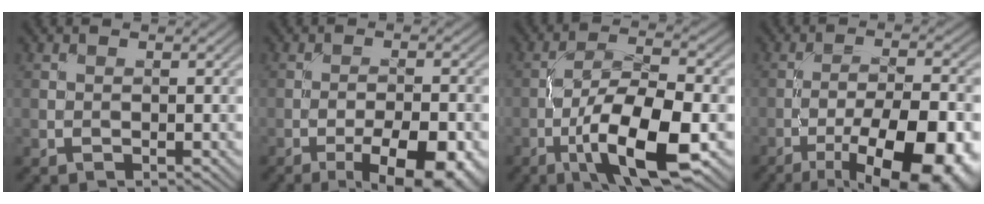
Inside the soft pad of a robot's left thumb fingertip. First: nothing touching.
{"total": 10.4, "force": [-5.8, 3.3, 8.0], "torque": [-0.119, -0.004, -0.072]}
{"total": 11.8, "force": [-4.6, 3.8, 10.2], "torque": [-0.183, -0.002, -0.085]}
{"total": 15.6, "force": [-8.5, 5.0, 12.0], "torque": [-0.174, -0.017, -0.120]}